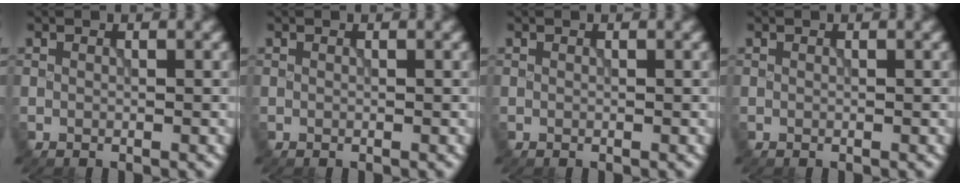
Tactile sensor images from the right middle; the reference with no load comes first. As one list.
[{"total": 0.0}, {"total": 0.0}, {"total": 0.0}]